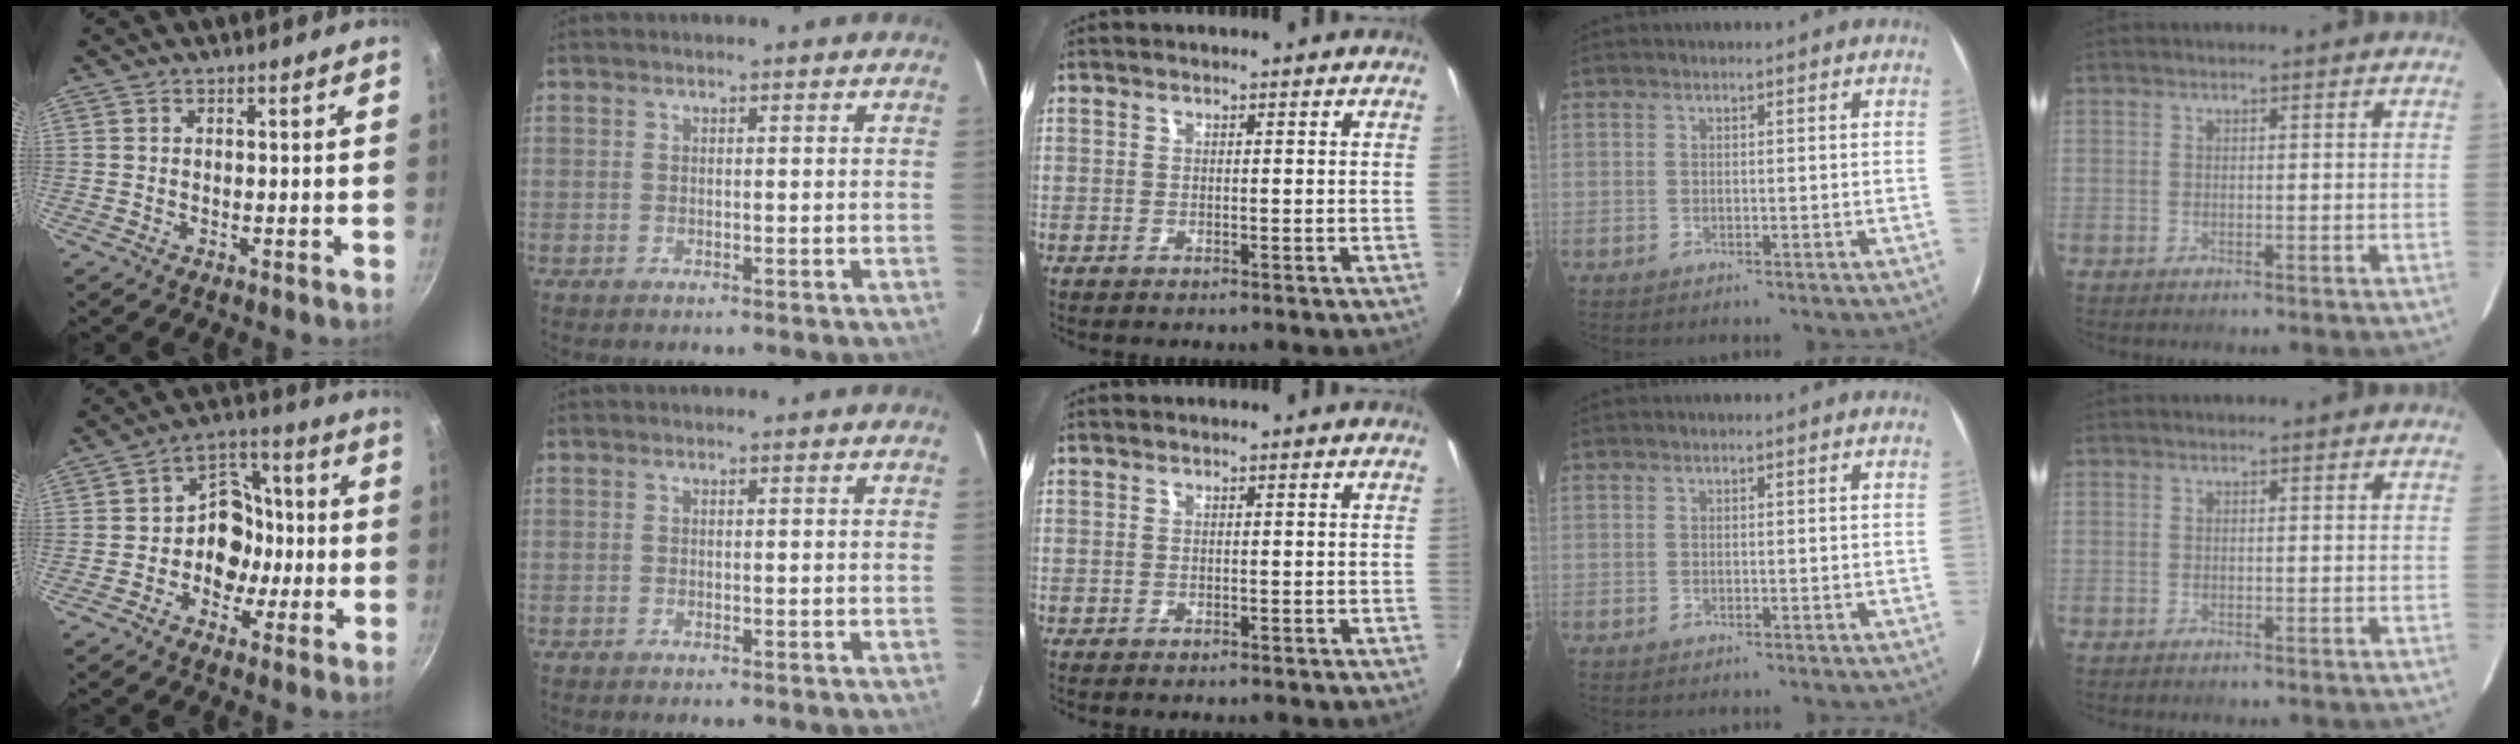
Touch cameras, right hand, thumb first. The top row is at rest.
{"thumb": {"total": 11.5, "force": [-1.3, 9.4, 6.4], "torque": [-0.036, 0.033, -0.034]}}